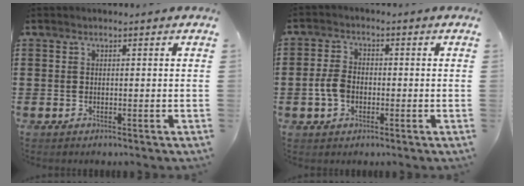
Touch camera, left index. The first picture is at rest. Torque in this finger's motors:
{"motor_torque": [0.37, 0.12, 0.18, 0.04]}